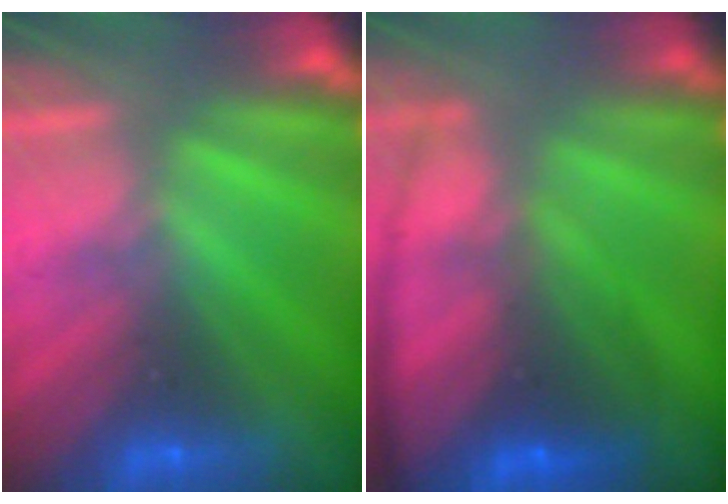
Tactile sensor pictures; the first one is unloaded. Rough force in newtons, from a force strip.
{"total": 5.7}